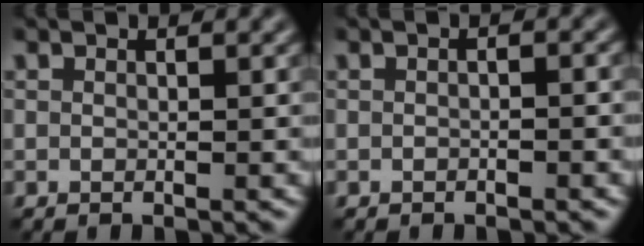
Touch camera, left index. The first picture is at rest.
{"total": 0.8, "force": [-0.3, 0.2, 0.7], "torque": [-0.010, -0.001, -0.006]}